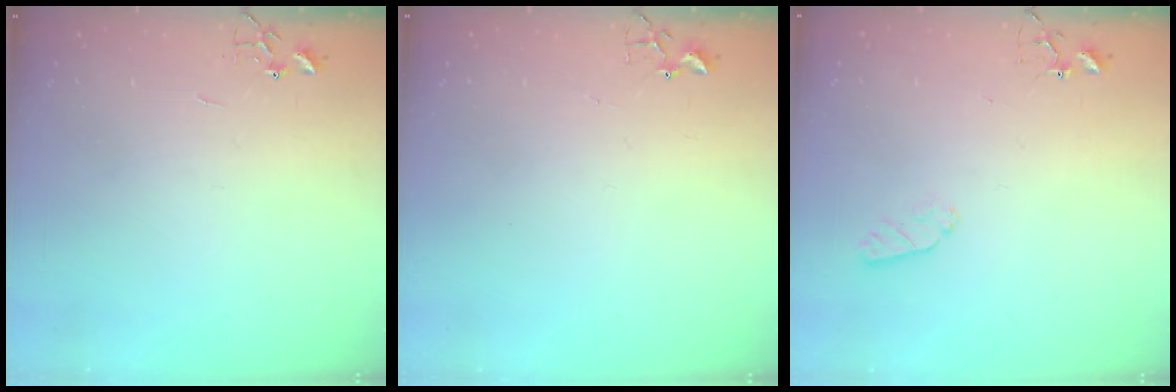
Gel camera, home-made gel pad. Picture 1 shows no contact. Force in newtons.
{"total": 1.9, "press": 1.9, "slide": 0.2}
{"total": 5.0, "press": 4.9, "slide": 0.7}